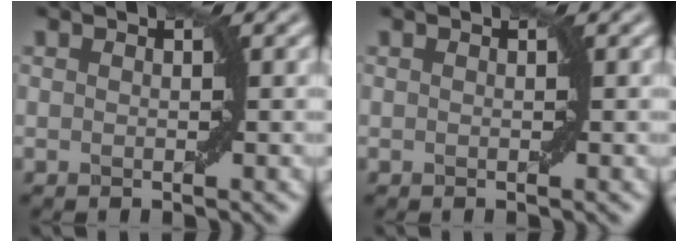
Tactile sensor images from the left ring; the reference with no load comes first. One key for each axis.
{"total": 0.0}